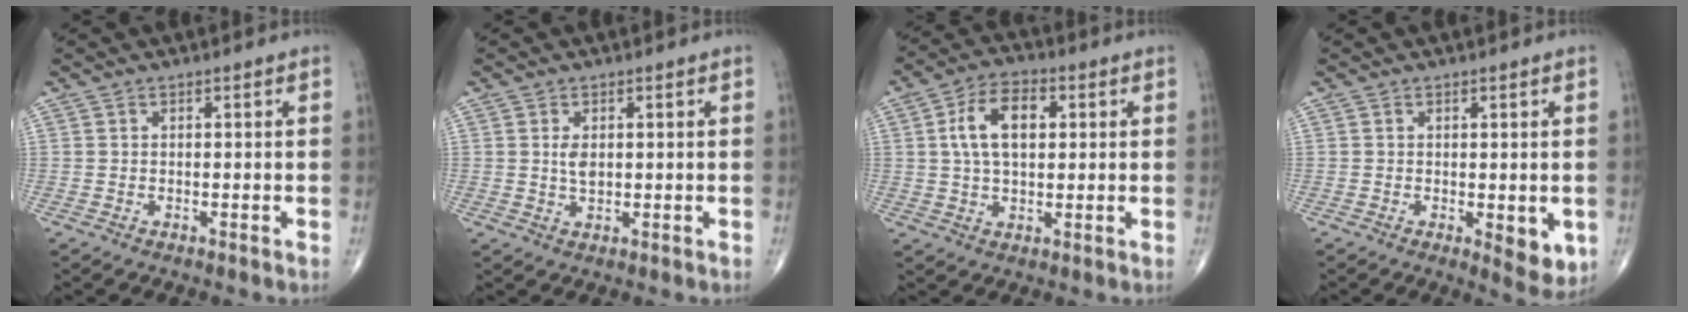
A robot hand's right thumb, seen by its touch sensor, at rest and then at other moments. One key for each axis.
{"total": 2.8, "fx": 0.5, "fy": 1.5, "fz": 2.2, "tx": -0.035, "ty": -0.004, "tz": 0.011}
{"total": 10.2, "fx": 2.0, "fy": 5.9, "fz": 8.0, "tx": -0.133, "ty": 0.012, "tz": 0.031}
{"total": 5.5, "fx": -1.1, "fy": 2.4, "fz": 4.9, "tx": -0.051, "ty": -0.013, "tz": -0.008}